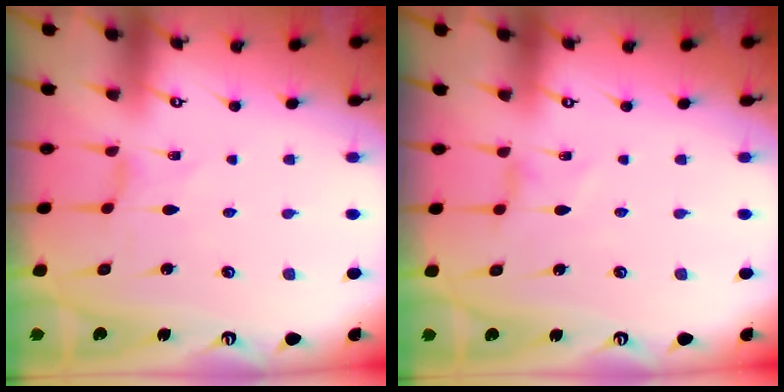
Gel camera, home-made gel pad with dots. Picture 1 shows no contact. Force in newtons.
{"total": 1.5, "press": 1.5, "slide": 0.3}